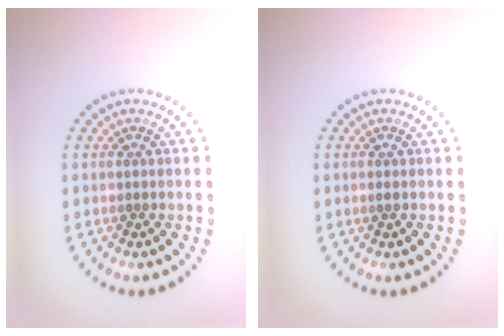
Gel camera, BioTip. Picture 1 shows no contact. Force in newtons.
{"total": 0.7, "press": 0.7, "slide": 0.1}